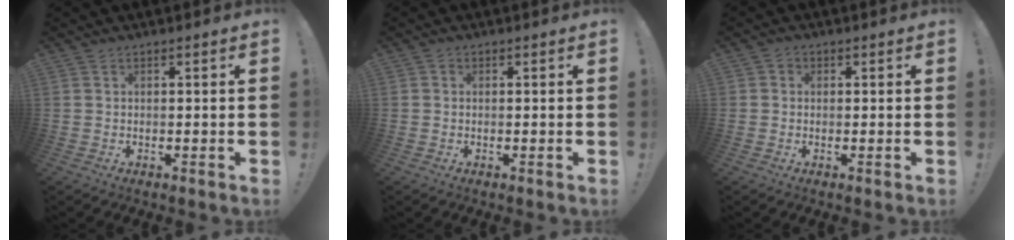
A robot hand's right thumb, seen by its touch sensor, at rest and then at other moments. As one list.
[{"total": 0.5, "force": [-0.2, 0.5, 0.0], "torque": [-0.001, 0.002, -0.004]}, {"total": 1.5, "force": [-0.1, 1.4, 0.5], "torque": [-0.010, 0.004, -0.002]}]